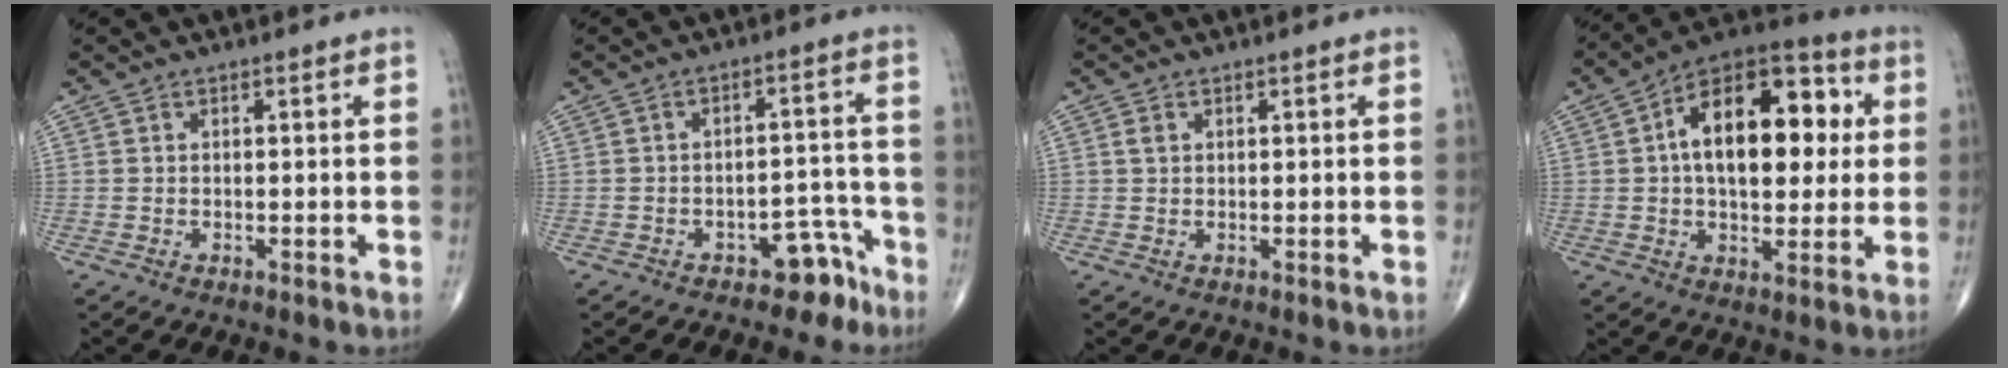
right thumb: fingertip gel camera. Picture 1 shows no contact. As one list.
[{"total": 5.8, "force": [-4.1, 3.3, 2.3], "torque": [-0.005, 0.058, -0.057]}, {"total": 1.2, "force": [0.4, 0.8, 0.7], "torque": [-0.013, 0.002, 0.009]}, {"total": 20.6, "force": [3.3, 11.3, 16.9], "torque": [-0.224, 0.023, 0.041]}]